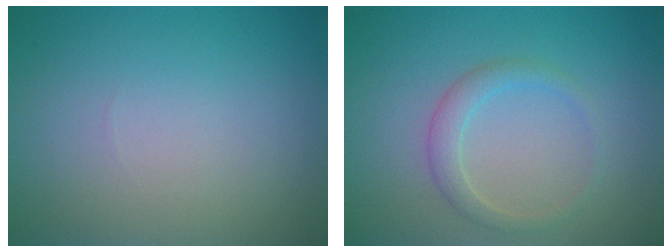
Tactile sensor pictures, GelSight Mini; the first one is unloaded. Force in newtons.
{"total": 1.9, "press": 1.9, "slide": 0.1}